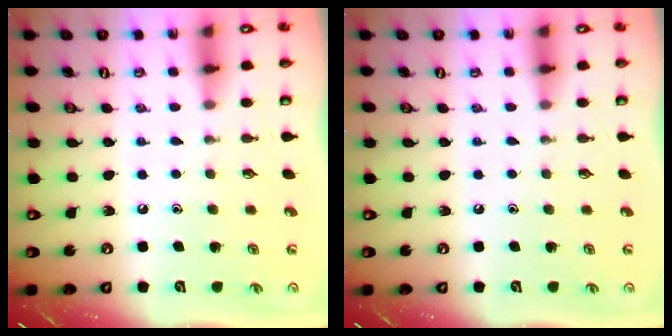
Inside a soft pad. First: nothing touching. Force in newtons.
{"total": 0.0}